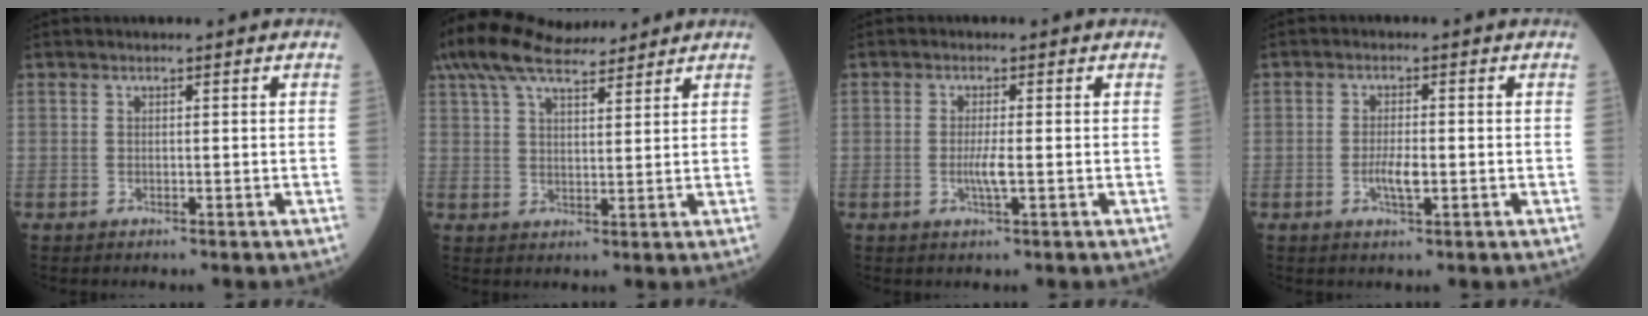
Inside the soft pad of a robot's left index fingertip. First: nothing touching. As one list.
[{"total": 13.4, "force": [11.5, 2.7, 6.2], "torque": [-0.129, 0.043, 0.201]}, {"total": 2.4, "force": [-0.4, -0.1, 2.4], "torque": [-0.051, -0.005, -0.008]}, {"total": 3.1, "force": [-0.8, 0.7, 3.0], "torque": [-0.062, -0.001, -0.013]}]